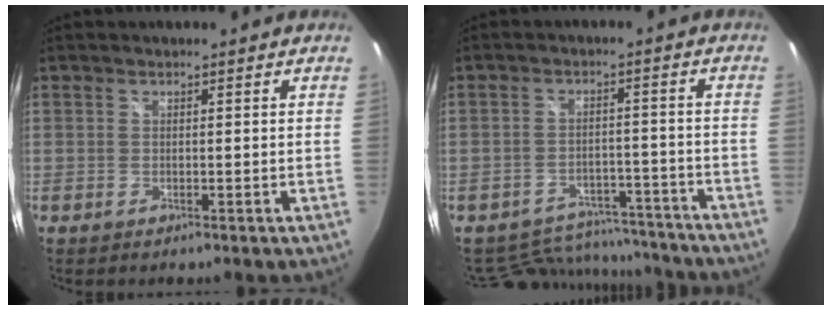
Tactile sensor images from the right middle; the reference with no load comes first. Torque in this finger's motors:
{"motor_torque": [-0.64, -0.50, -0.06, -0.04]}